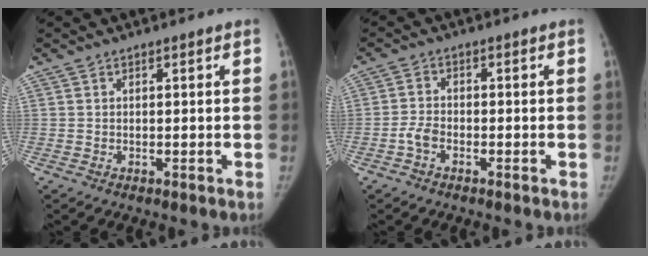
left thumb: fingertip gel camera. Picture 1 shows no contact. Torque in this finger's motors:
{"motor_torque": [-0.06, 0.73, -0.29, -0.12, 0.06]}